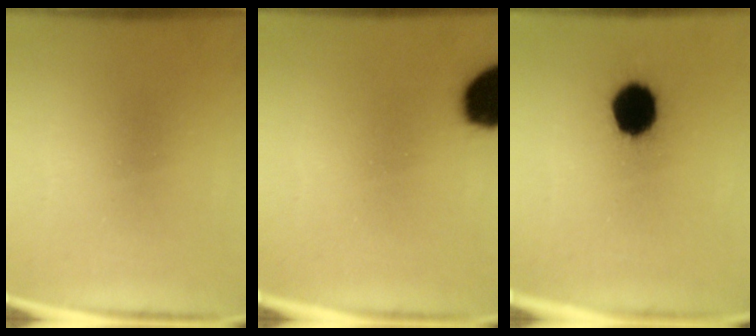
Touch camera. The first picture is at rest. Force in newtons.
{"total": 15.0}
{"total": 11.9}